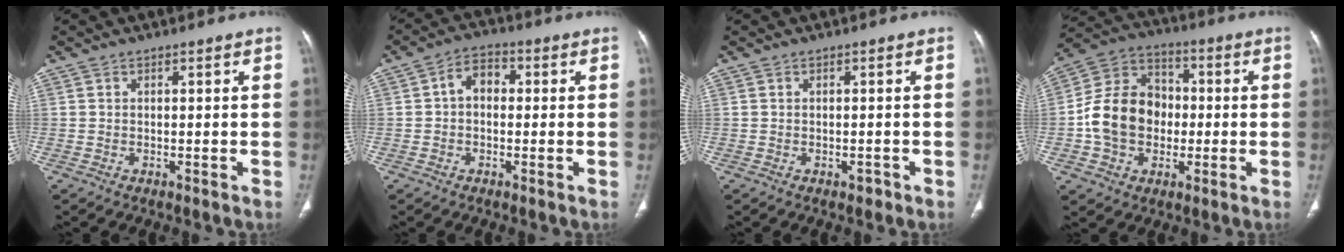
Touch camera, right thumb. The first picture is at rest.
{"total": 5.9, "force": [0.7, 4.0, 4.2], "torque": [-0.059, 0.019, 0.004]}
{"total": 1.1, "force": [-0.7, 0.7, 0.6], "torque": [-0.006, 0.001, -0.008]}
{"total": 14.4, "force": [-1.5, 11.5, 8.5], "torque": [-0.125, 0.033, -0.032]}